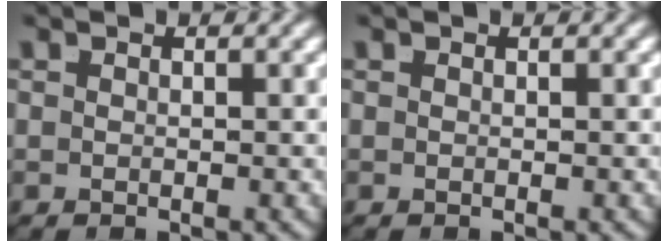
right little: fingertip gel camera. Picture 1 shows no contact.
{"total": 0.0}